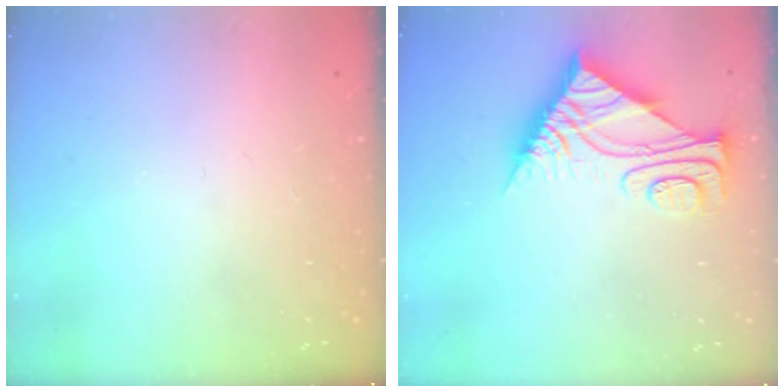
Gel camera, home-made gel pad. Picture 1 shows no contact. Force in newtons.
{"total": 8.3, "press": 8.3, "slide": 0.5}